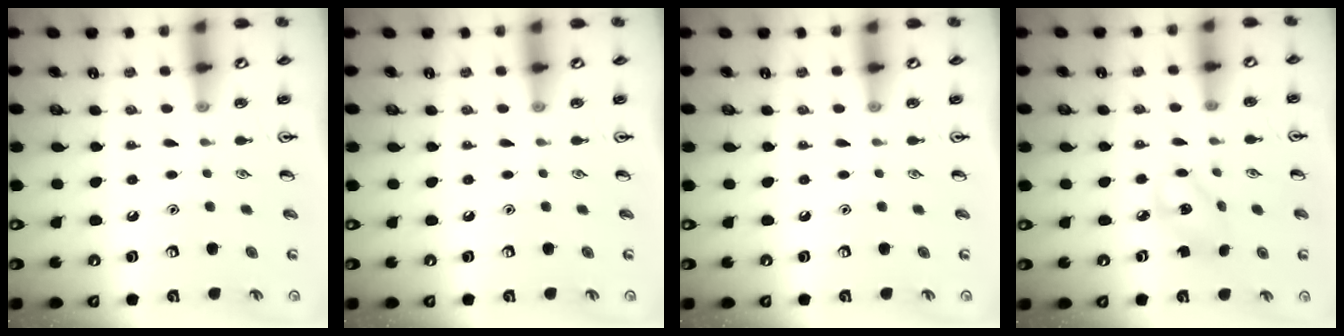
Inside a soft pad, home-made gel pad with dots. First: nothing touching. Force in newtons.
{"total": 0.0}
{"total": 0.0}
{"total": 3.2, "press": 3.1, "slide": 0.8}